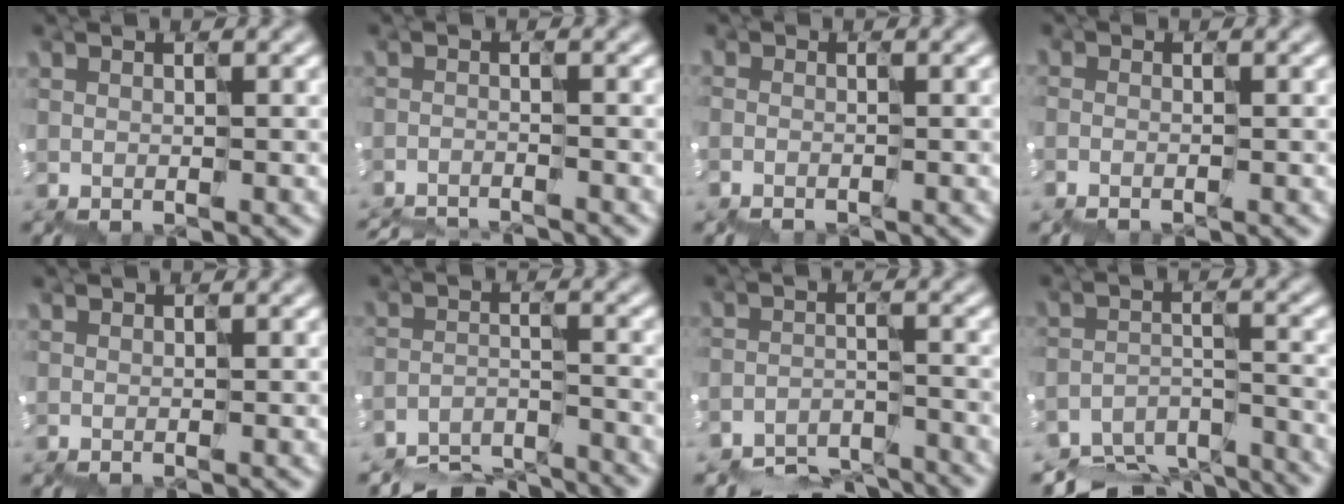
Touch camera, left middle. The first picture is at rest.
{"total": 5.4, "force": [-5.3, 0.4, 0.9], "torque": [0.000, -0.022, -0.075]}
{"total": 1.6, "force": [-1.6, -0.2, -0.2], "torque": [0.008, -0.021, -0.028]}
{"total": 1.4, "force": [-1.3, -0.3, -0.3], "torque": [0.011, -0.020, -0.025]}
{"total": 0.0}
{"total": 6.8, "force": [-6.8, 0.4, -0.1], "torque": [-0.009, -0.023, -0.115]}
{"total": 6.4, "force": [-6.3, 0.8, 0.5], "torque": [-0.021, -0.026, -0.099]}
{"total": 8.8, "force": [-8.6, 1.7, 1.0], "torque": [-0.036, -0.008, -0.124]}